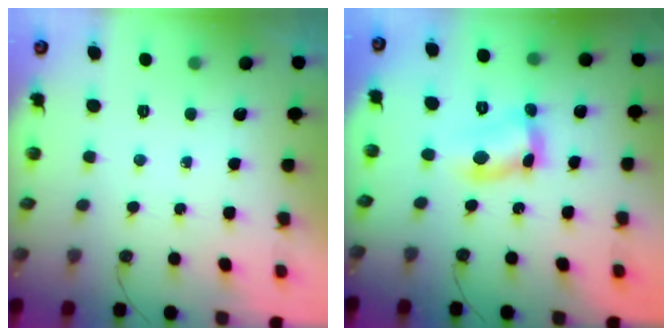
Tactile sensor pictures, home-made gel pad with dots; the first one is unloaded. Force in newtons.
{"total": 9.4, "press": 9.3, "slide": 0.6}